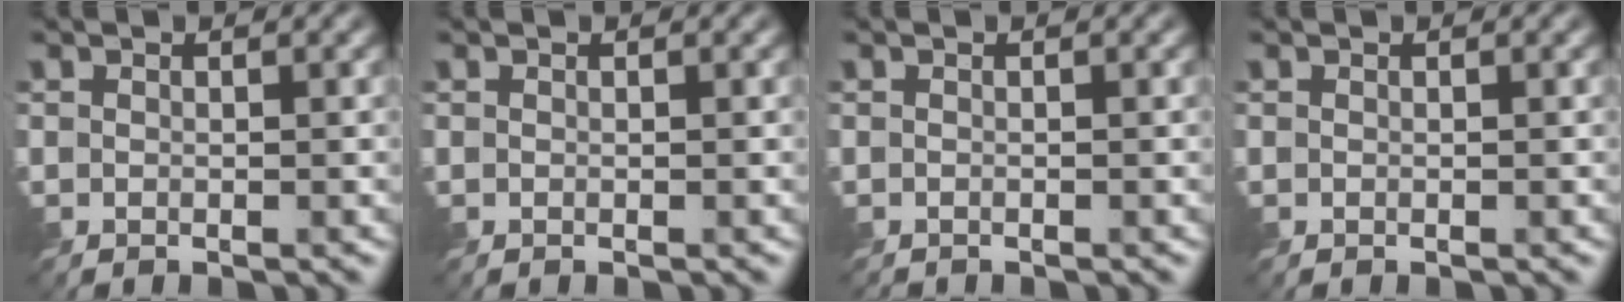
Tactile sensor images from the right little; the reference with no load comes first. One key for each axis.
{"total": 0.0}
{"total": 0.8, "fx": -0.8, "fy": 0.0, "fz": 0.0, "tx": 0.003, "ty": -0.005, "tz": -0.013}
{"total": 0.0}